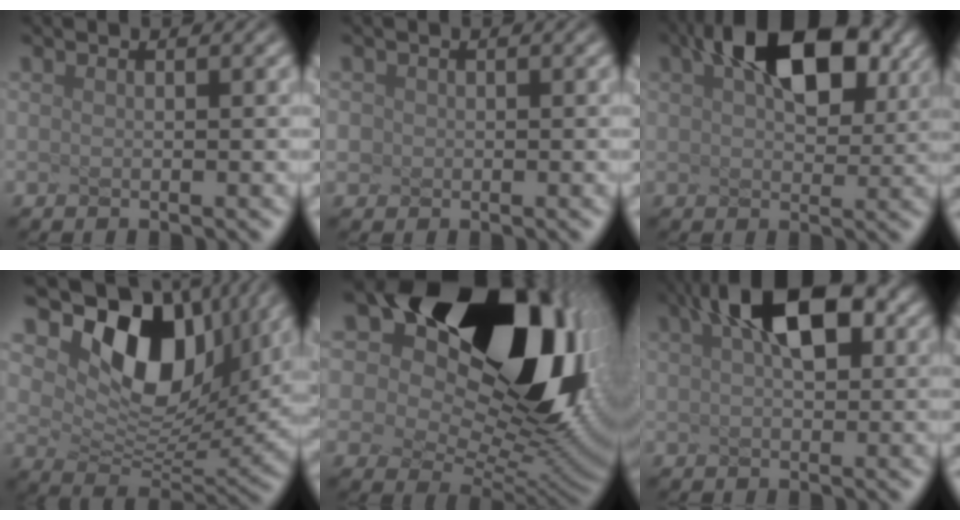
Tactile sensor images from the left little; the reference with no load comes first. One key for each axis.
{"total": 2.2, "fx": -1.0, "fy": -1.1, "fz": -1.6, "tx": -0.006, "ty": -0.013, "tz": 0.024}
{"total": 7.9, "fx": 2.9, "fy": 3.9, "fz": 6.2, "tx": -0.124, "ty": 0.008, "tz": 0.083}
{"total": 7.4, "fx": 2.6, "fy": 4.9, "fz": 5.0, "tx": -0.114, "ty": -0.025, "tz": 0.088}
{"total": 17.6, "fx": 6.8, "fy": 11.1, "fz": 11.8, "tx": -0.204, "ty": 0.029, "tz": 0.155}
{"total": 5.0, "fx": 1.3, "fy": 1.9, "fz": 4.5, "tx": -0.097, "ty": 0.009, "tz": 0.050}